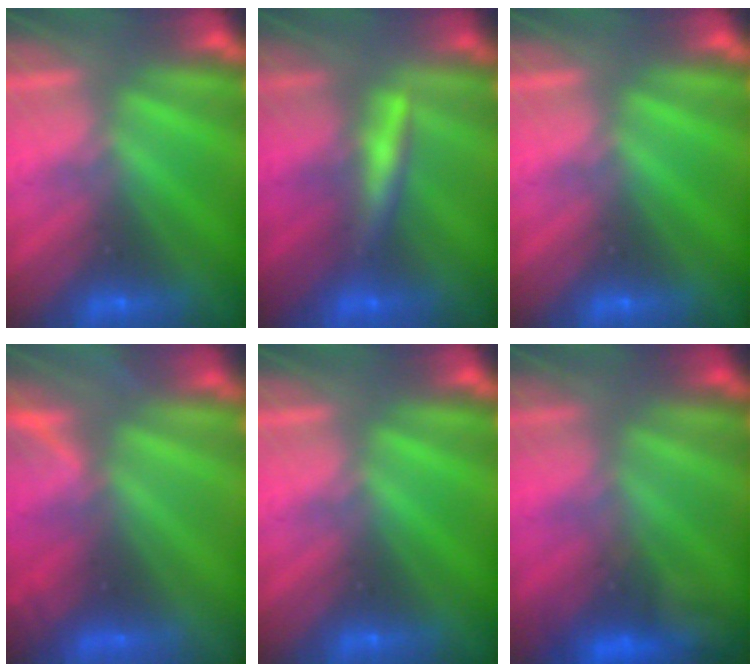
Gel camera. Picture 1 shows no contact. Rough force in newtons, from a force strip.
{"total": 2.6}
{"total": 0.0}
{"total": 5.3}
{"total": 0.0}
{"total": 4.8}